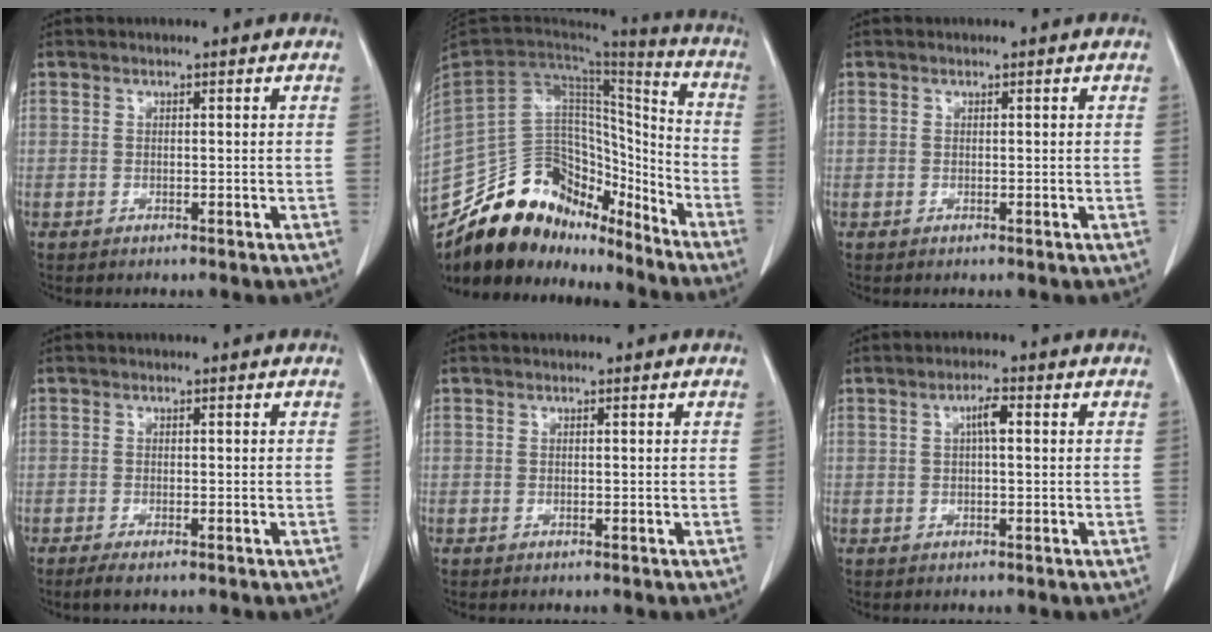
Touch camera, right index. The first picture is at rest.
{"total": 21.9, "force": [-18.2, 9.5, 7.7], "torque": [-0.159, 0.036, -0.303]}
{"total": 0.0}
{"total": 2.0, "force": [-1.4, 0.2, 1.4], "torque": [-0.026, -0.006, -0.024]}
{"total": 0.0}
{"total": 2.7, "force": [0.6, 0.5, 2.6], "torque": [-0.047, 0.005, 0.009]}